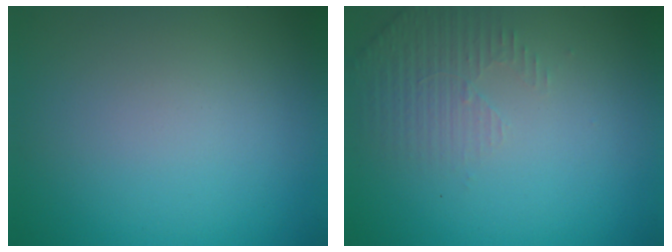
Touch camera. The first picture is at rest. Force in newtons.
{"total": 2.3, "press": 2.2, "slide": 0.6}